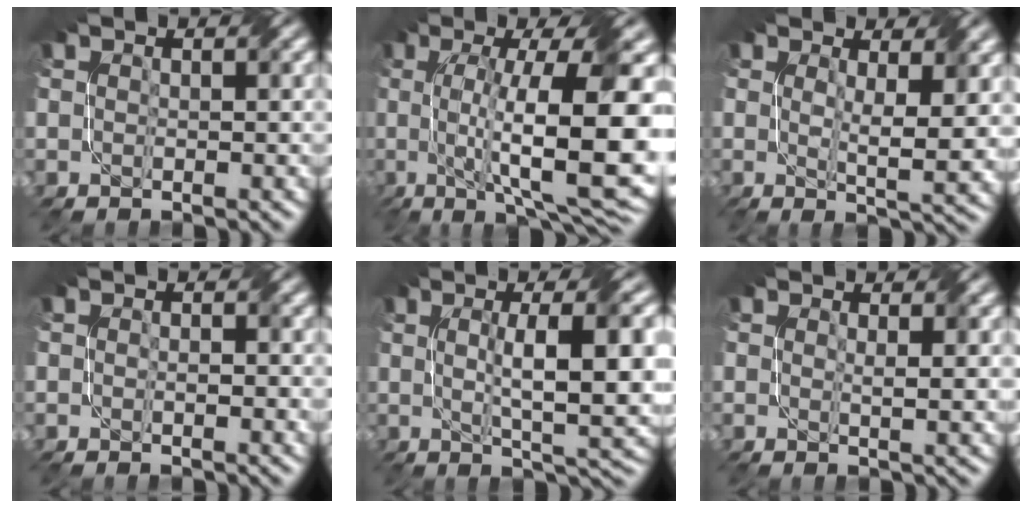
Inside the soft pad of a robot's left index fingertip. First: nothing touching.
{"total": 14.2, "force": [-0.3, 3.7, 13.7], "torque": [-0.197, 0.001, 0.001]}
{"total": 4.9, "force": [1.3, 1.1, 4.6], "torque": [-0.077, -0.013, 0.023]}
{"total": 1.4, "force": [0.0, 0.5, 1.3], "torque": [-0.022, -0.003, 0.002]}
{"total": 10.0, "force": [1.2, 2.6, 9.6], "torque": [-0.136, 0.003, 0.022]}
{"total": 1.9, "force": [0.8, 0.3, 1.7], "torque": [-0.021, -0.002, 0.013]}